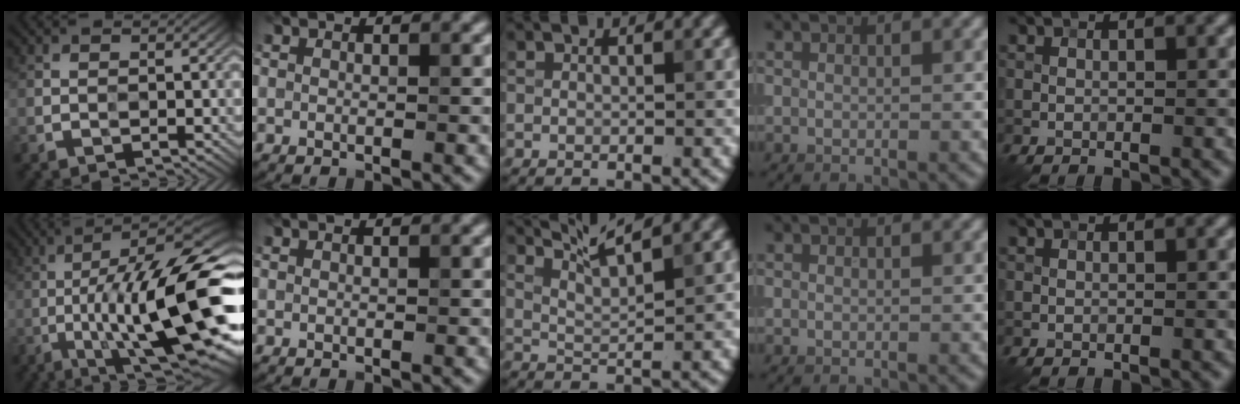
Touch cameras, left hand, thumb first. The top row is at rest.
{"thumb": {"total": 19.7, "force": [-5.0, 5.3, 18.3], "torque": [-0.274, -0.006, -0.069]}, "middle": {"total": 3.5, "force": [2.8, 0.4, 2.1], "torque": [-0.037, 0.012, 0.044]}}